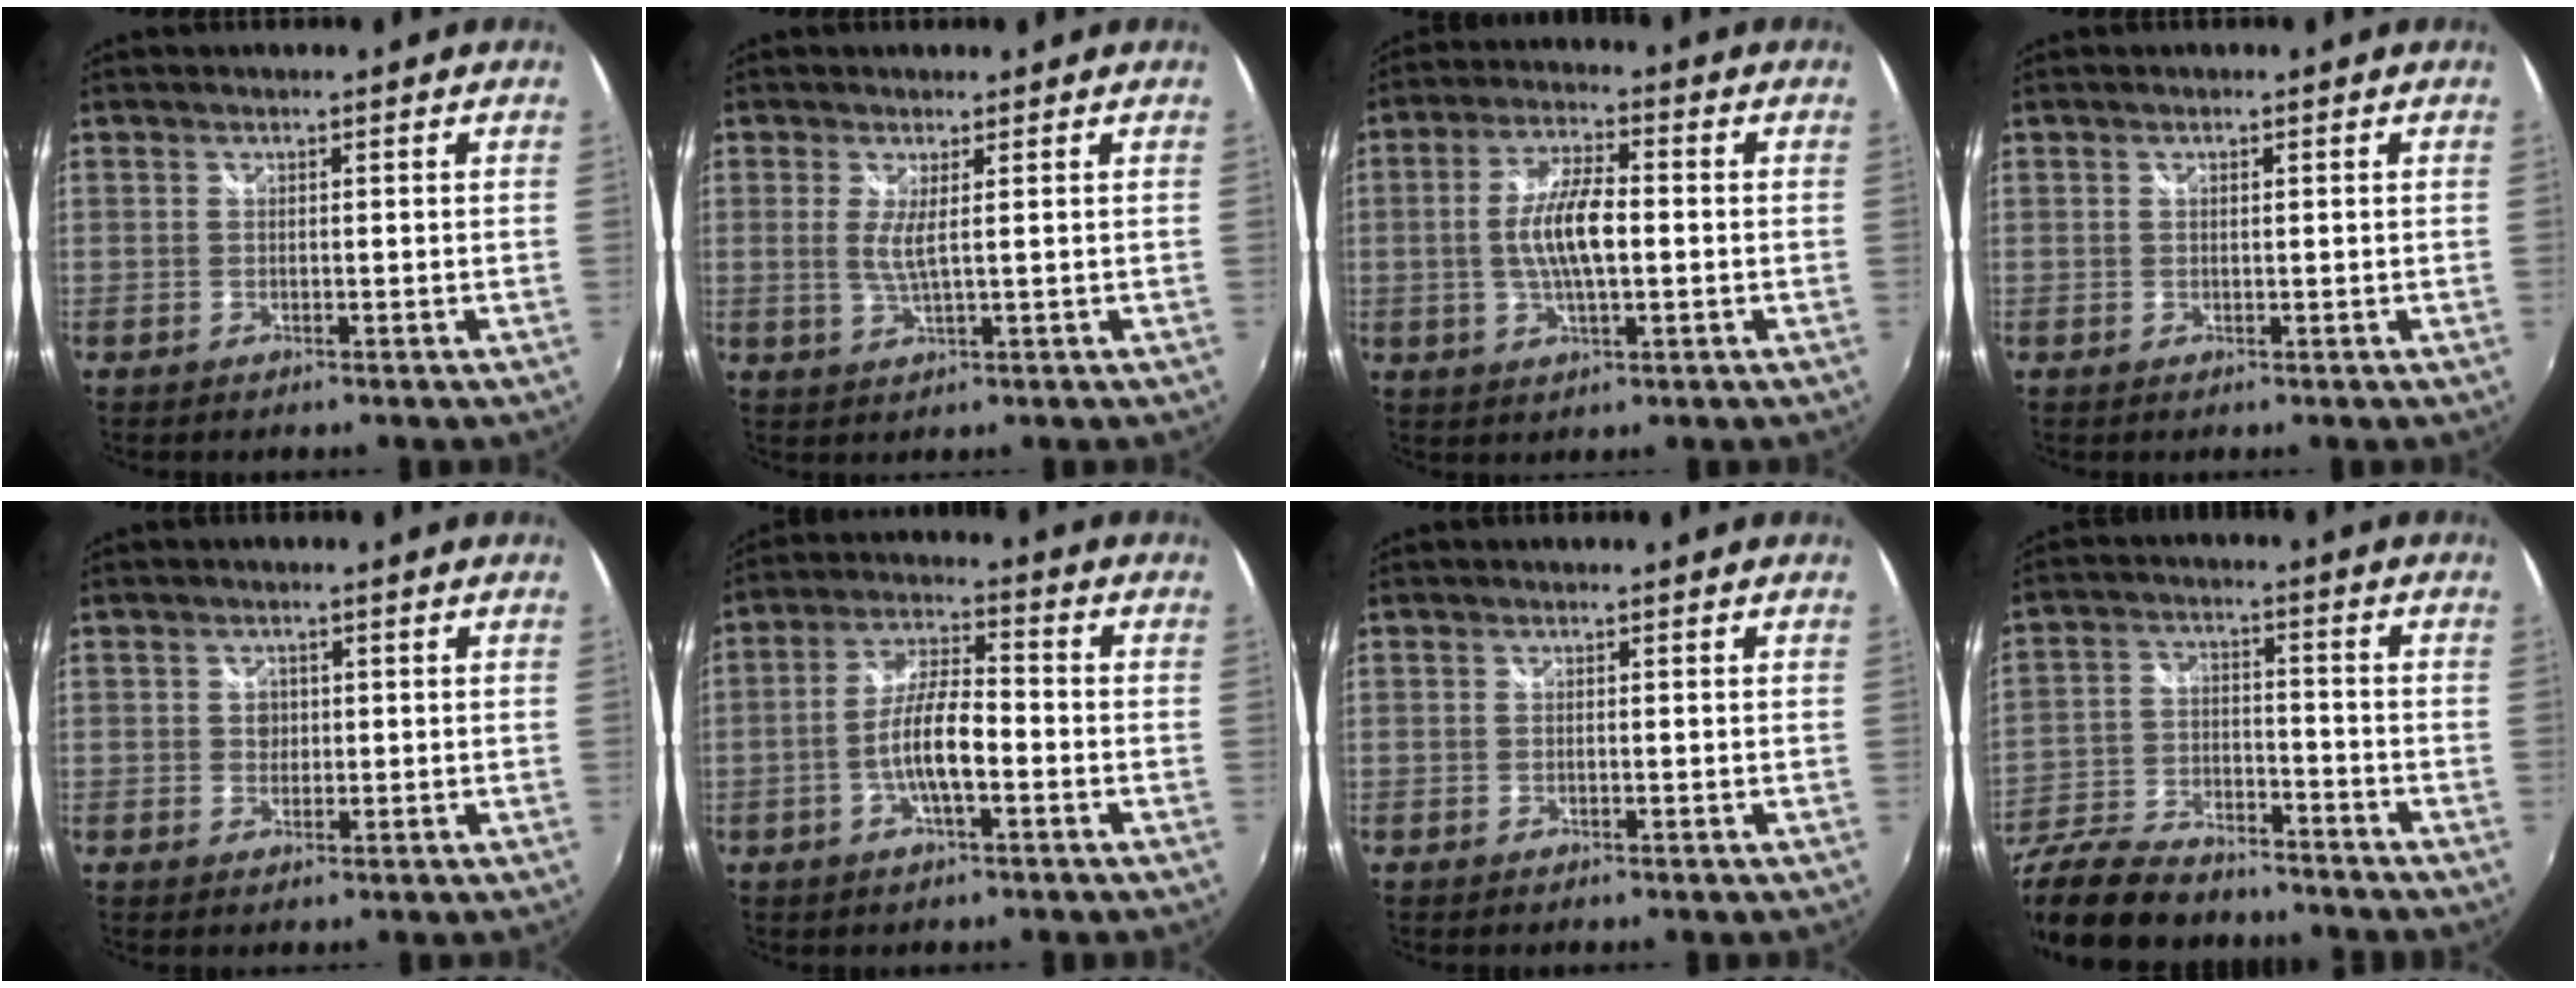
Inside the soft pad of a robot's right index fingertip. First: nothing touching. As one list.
[{"total": 2.9, "force": [0.6, 0.0, 2.9], "torque": [-0.057, -0.010, 0.008]}, {"total": 9.1, "force": [-0.6, 3.0, 8.5], "torque": [-0.166, 0.004, -0.012]}, {"total": 0.6, "force": [0.3, 0.2, 0.5], "torque": [-0.009, 0.002, 0.003]}, {"total": 2.0, "force": [0.1, 1.9, 0.6], "torque": [-0.006, 0.003, 0.000]}, {"total": 8.1, "force": [-2.7, 2.1, 7.3], "torque": [-0.148, 0.006, -0.049]}, {"total": 0.0}, {"total": 21.9, "force": [-17.4, 8.3, 10.3], "torque": [-0.237, -0.027, -0.292]}]